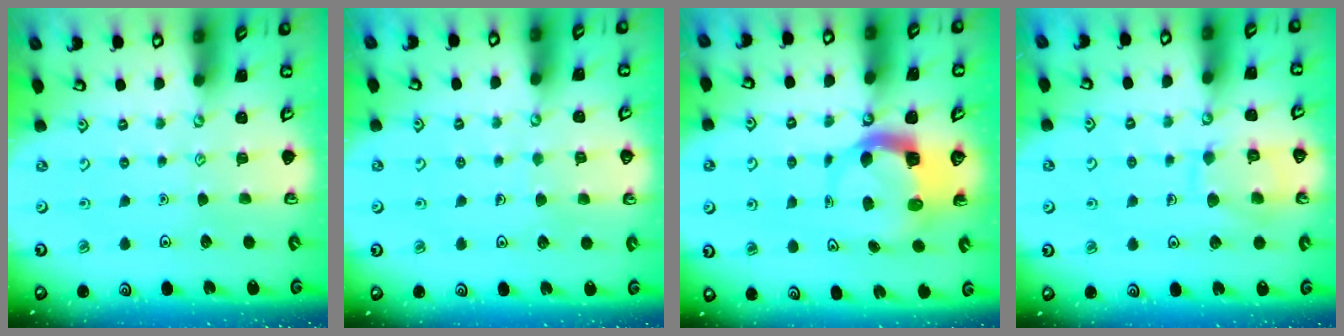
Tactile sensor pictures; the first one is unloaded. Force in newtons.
{"total": 3.6, "press": 3.6, "slide": 0.3}
{"total": 5.0, "press": 4.9, "slide": 0.8}
{"total": 10.0, "press": 10.0, "slide": 0.4}